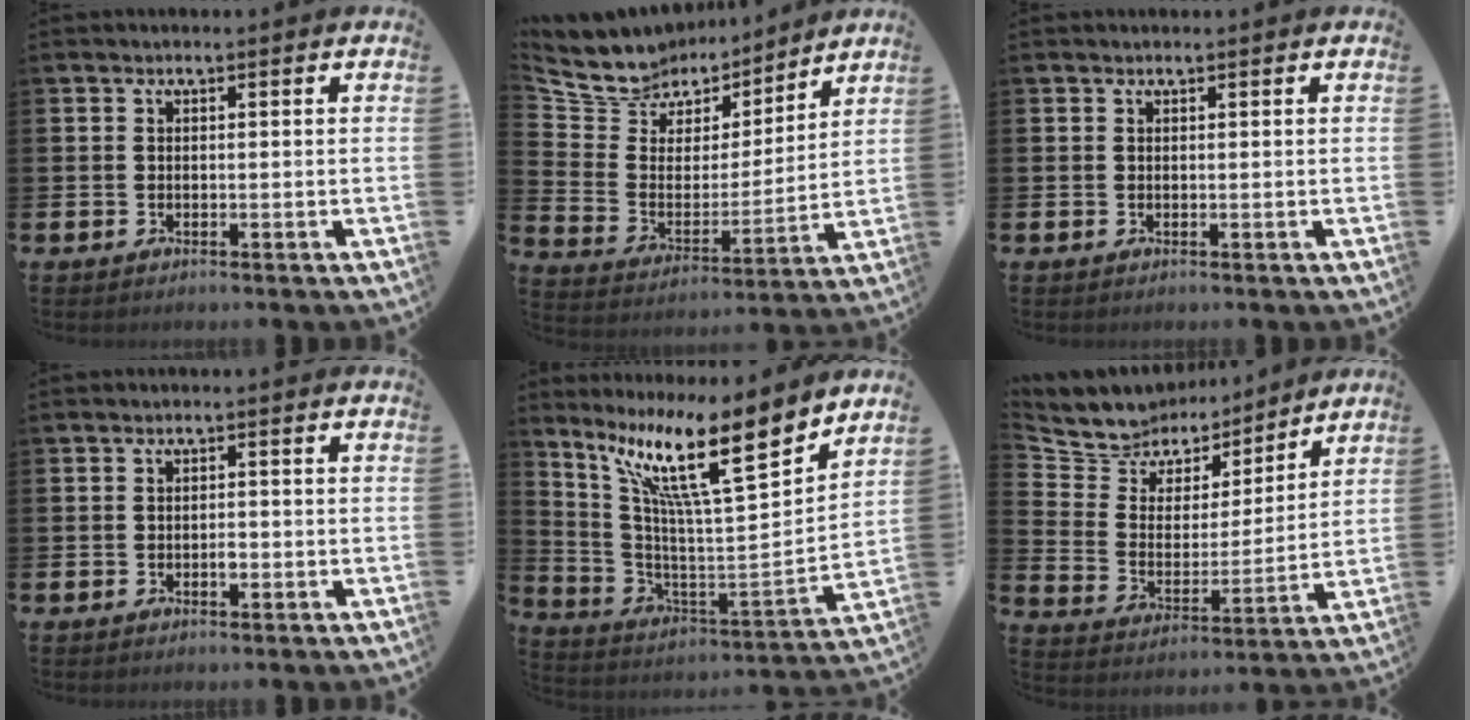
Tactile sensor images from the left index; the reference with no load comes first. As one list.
[{"total": 8.0, "force": [7.3, 3.1, -0.7], "torque": [-0.041, -0.067, 0.132]}, {"total": 0.0}, {"total": 1.2, "force": [-0.3, 0.6, 1.0], "torque": [-0.010, -0.004, -0.008]}, {"total": 14.4, "force": [9.9, 2.2, 10.2], "torque": [-0.220, -0.057, 0.157]}, {"total": 7.4, "force": [6.7, 3.2, -0.5], "torque": [-0.042, -0.059, 0.119]}]